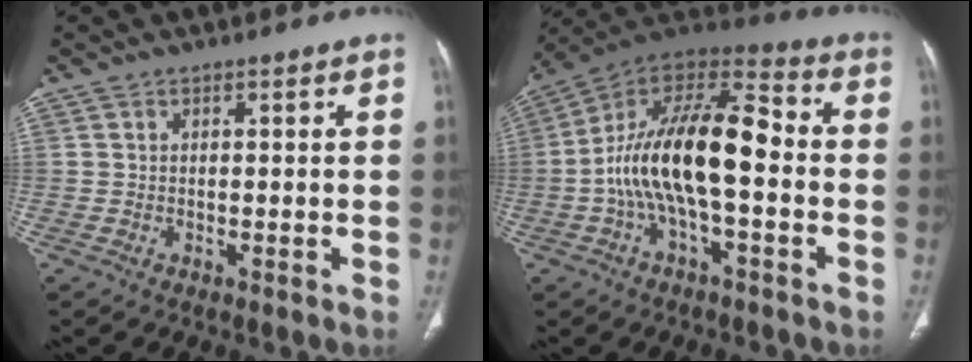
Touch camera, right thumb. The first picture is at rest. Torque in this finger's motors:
{"motor_torque": [1.55, 1.54, 1.58, -1.19, 0.54]}